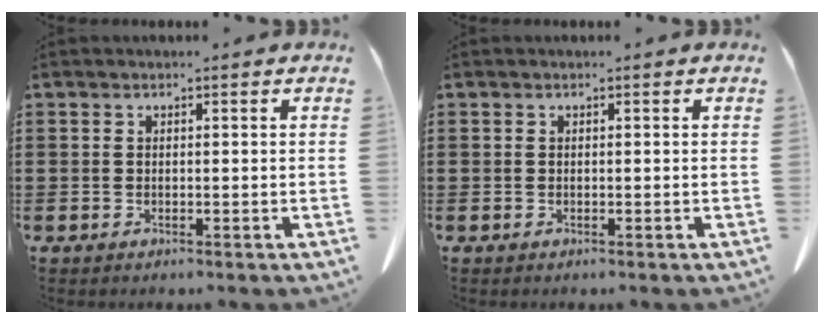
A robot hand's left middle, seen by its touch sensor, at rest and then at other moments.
{"total": 0.0}